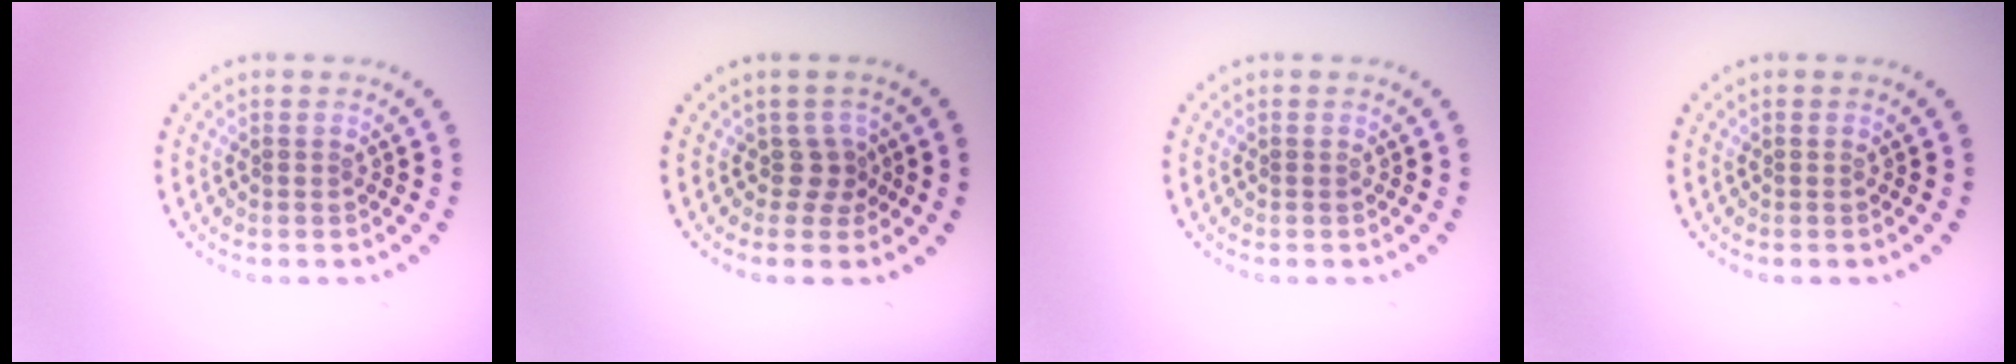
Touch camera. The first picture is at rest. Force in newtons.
{"total": 1.9, "press": 1.3, "slide": 1.4}
{"total": 0.0}
{"total": 0.0}